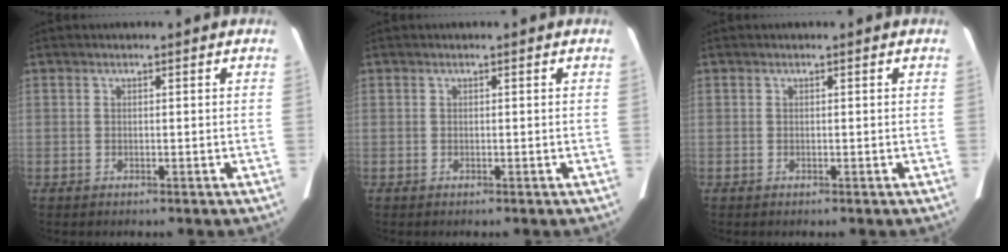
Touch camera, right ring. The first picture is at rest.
{"total": 0.0}
{"total": 0.0}